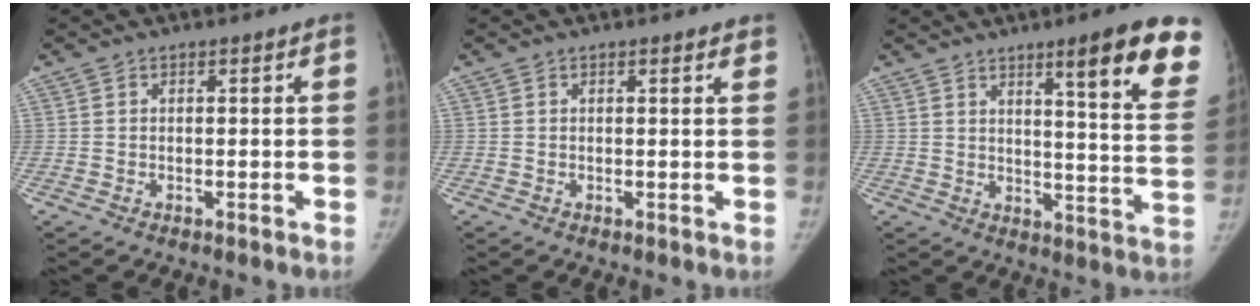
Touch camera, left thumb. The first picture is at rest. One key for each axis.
{"total": 1.4, "fx": 1.1, "fy": 0.4, "fz": 0.9, "tx": -0.008, "ty": -0.002, "tz": 0.011}
{"total": 17.0, "fx": 10.1, "fy": 2.6, "fz": 13.5, "tx": -0.137, "ty": -0.055, "tz": 0.130}